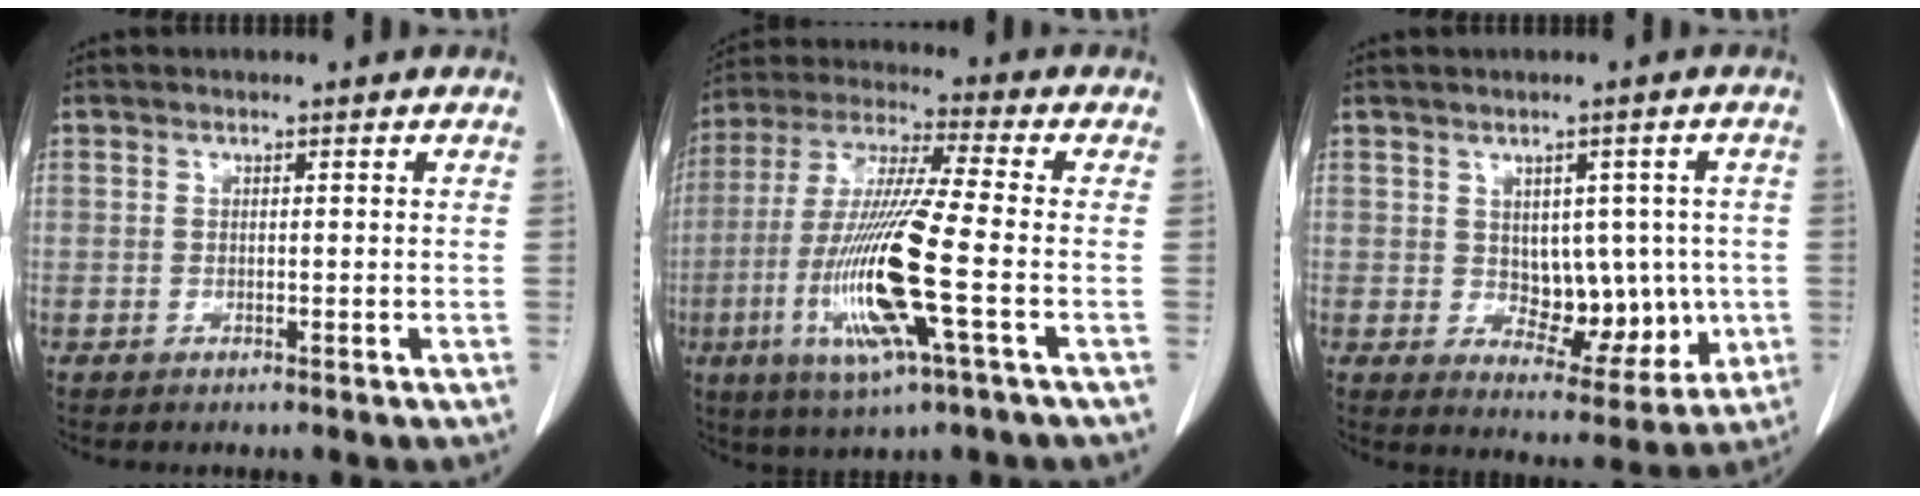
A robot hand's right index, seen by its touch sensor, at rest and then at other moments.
{"total": 16.2, "force": [-4.2, 0.4, 15.7], "torque": [-0.327, -0.017, -0.084]}
{"total": 9.0, "force": [-0.1, 5.5, 7.0], "torque": [-0.077, 0.008, 0.020]}